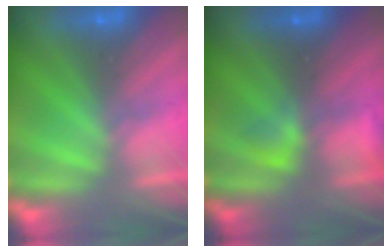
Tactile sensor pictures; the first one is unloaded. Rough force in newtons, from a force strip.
{"total": 2.3}